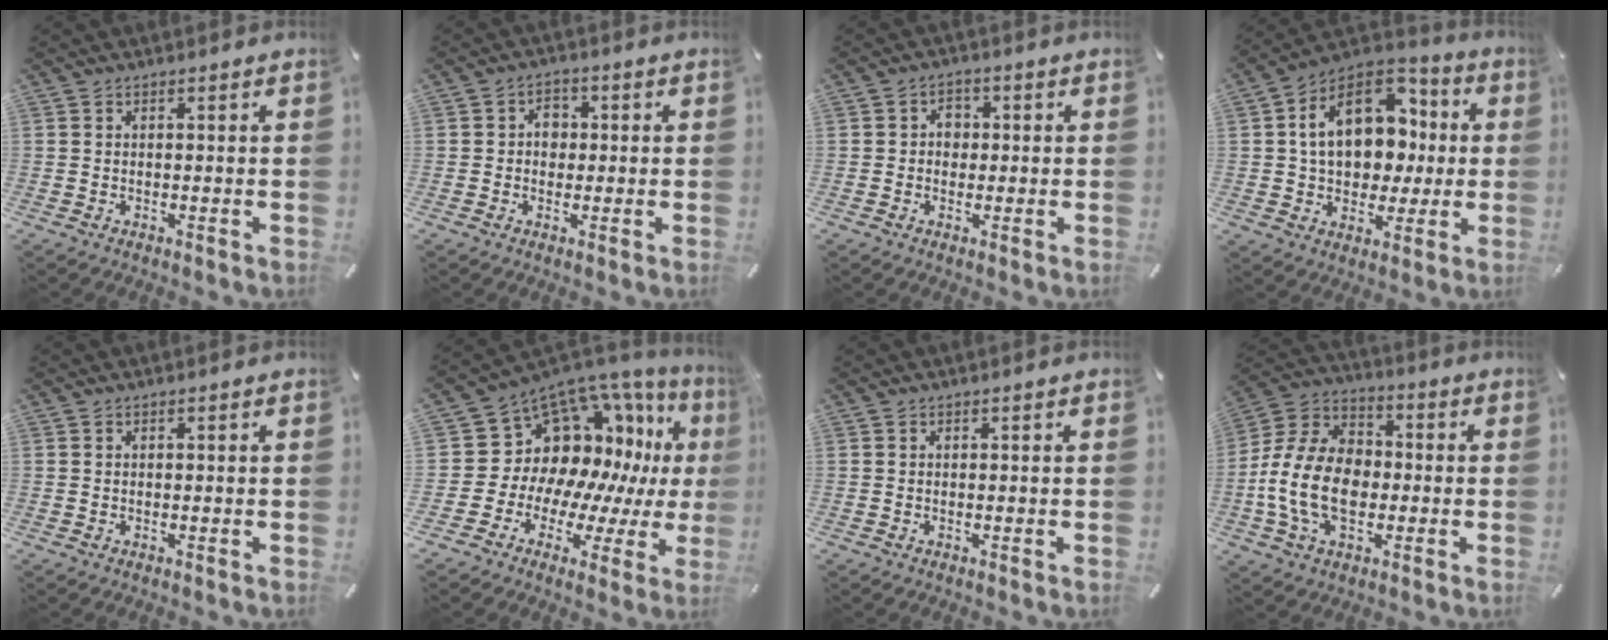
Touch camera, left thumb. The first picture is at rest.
{"total": 3.9, "force": [-0.2, 3.3, 2.1], "torque": [-0.019, 0.001, -0.011]}
{"total": 3.4, "force": [-0.4, 2.9, 1.8], "torque": [-0.020, 0.003, -0.013]}
{"total": 17.4, "force": [2.7, 13.3, 10.8], "torque": [-0.180, 0.002, 0.056]}
{"total": 0.0}
{"total": 15.6, "force": [6.1, 12.7, 6.6], "torque": [-0.096, -0.091, 0.132]}
{"total": 0.0}
{"total": 15.3, "force": [-3.3, 11.1, 10.1], "torque": [-0.236, 0.020, -0.060]}